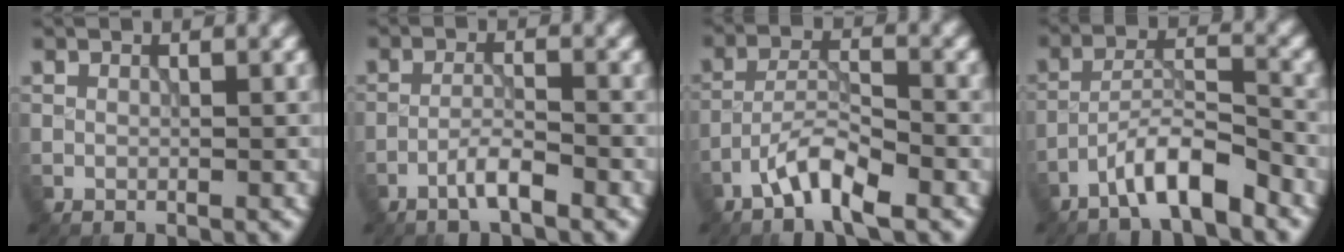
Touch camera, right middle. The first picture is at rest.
{"total": 2.4, "force": [-1.6, 0.2, 1.7], "torque": [-0.032, 0.009, -0.036]}
{"total": 4.4, "force": [-2.9, 1.1, 3.2], "torque": [-0.057, 0.009, -0.062]}
{"total": 5.2, "force": [-3.7, 0.9, 3.4], "torque": [-0.058, 0.012, -0.074]}